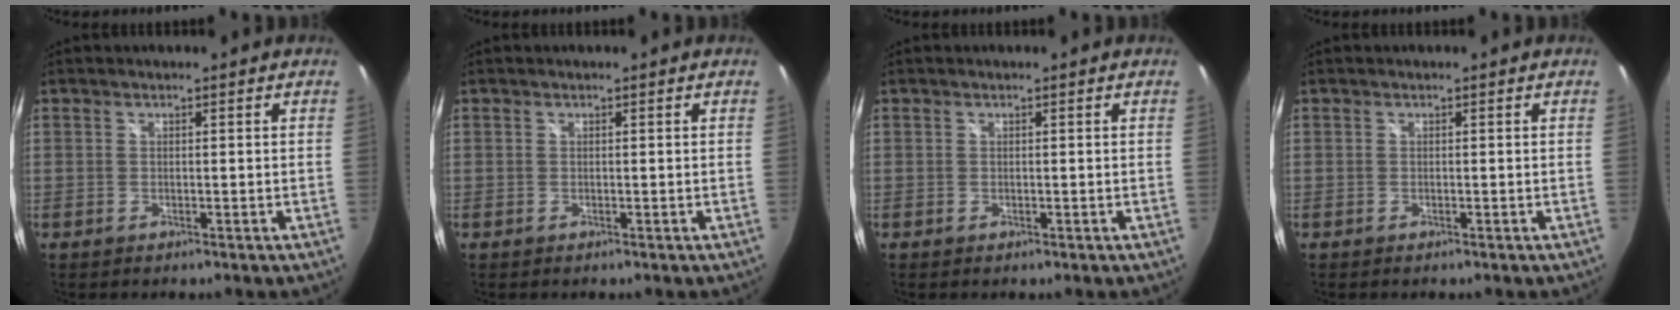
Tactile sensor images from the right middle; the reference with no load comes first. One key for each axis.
{"total": 0.0}
{"total": 0.0}
{"total": 0.0}